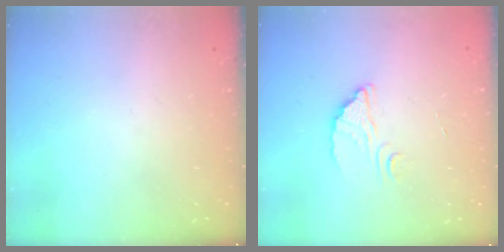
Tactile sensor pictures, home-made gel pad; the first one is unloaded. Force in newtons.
{"total": 2.1, "press": 2.1, "slide": 0.1}